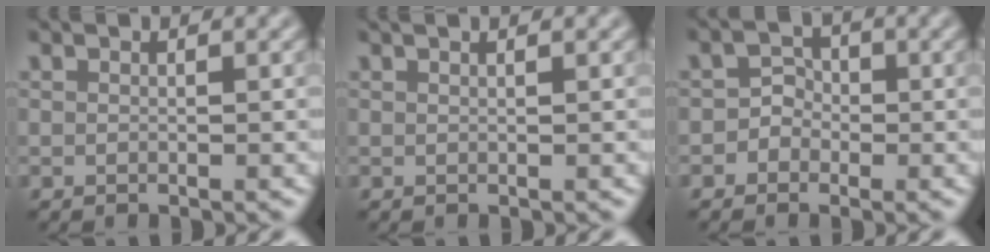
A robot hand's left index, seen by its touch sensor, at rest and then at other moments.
{"total": 1.1, "force": [0.7, 0.4, 0.7], "torque": [-0.005, -0.002, 0.001]}
{"total": 1.9, "force": [-0.6, 1.7, 0.6], "torque": [0.016, 0.006, -0.020]}